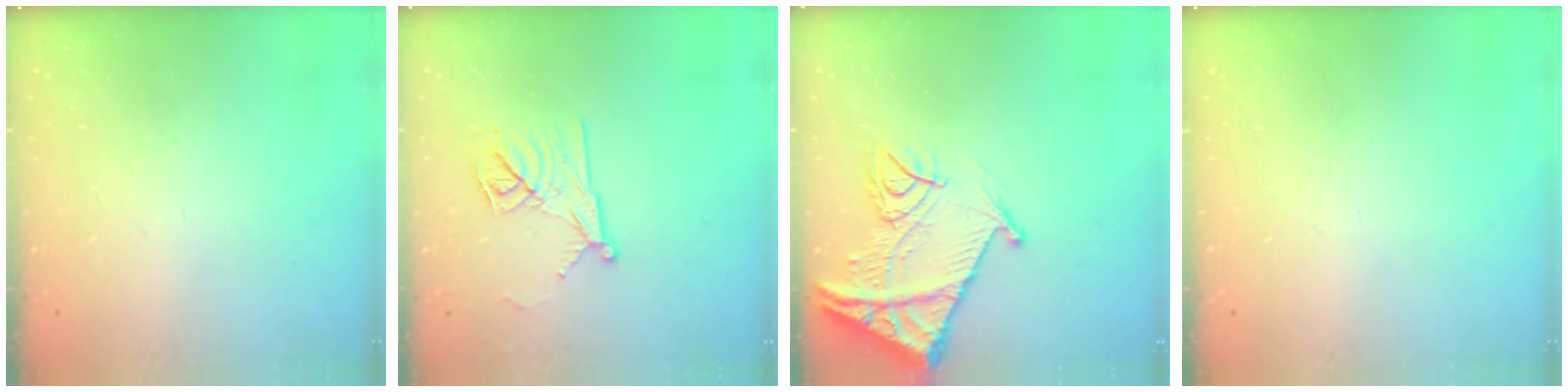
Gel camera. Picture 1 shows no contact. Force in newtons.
{"total": 12.0, "press": 12.0, "slide": 0.1}
{"total": 14.9, "press": 14.8, "slide": 1.6}
{"total": 0.0}